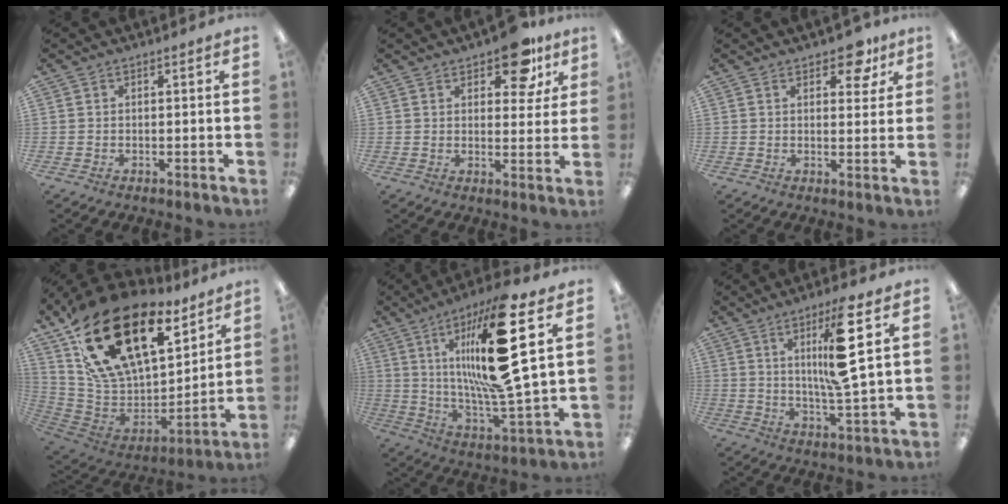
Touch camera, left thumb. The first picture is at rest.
{"total": 10.0, "force": [6.5, 4.7, 6.0], "torque": [-0.067, -0.027, 0.110]}
{"total": 7.1, "force": [4.5, 3.7, 4.0], "torque": [-0.032, -0.020, 0.072]}
{"total": 27.5, "force": [15.9, 15.3, 16.4], "torque": [-0.300, -0.087, 0.294]}
{"total": 24.5, "force": [8.3, 5.4, 22.4], "torque": [-0.397, -0.034, 0.119]}
{"total": 13.9, "force": [5.0, 2.2, 12.8], "torque": [-0.214, -0.012, 0.070]}